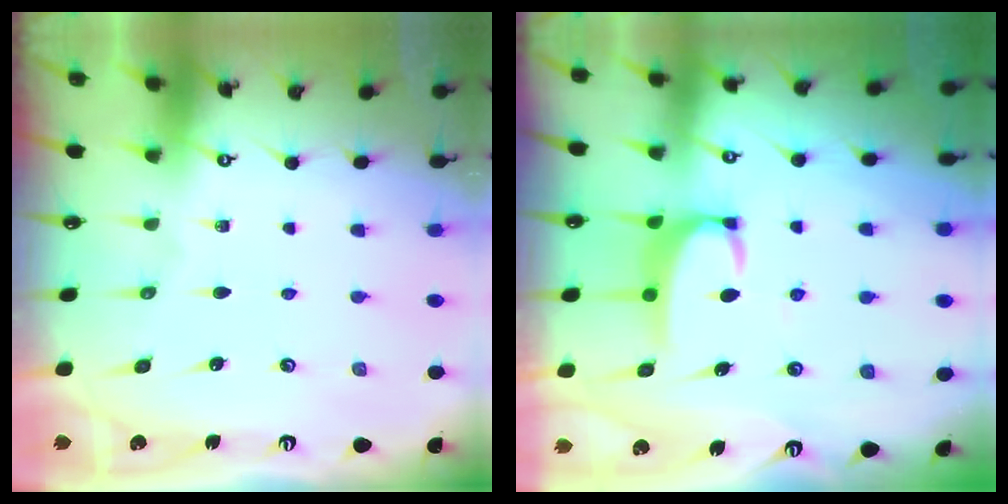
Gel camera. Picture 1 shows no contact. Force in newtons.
{"total": 3.0, "press": 3.0, "slide": 0.4}